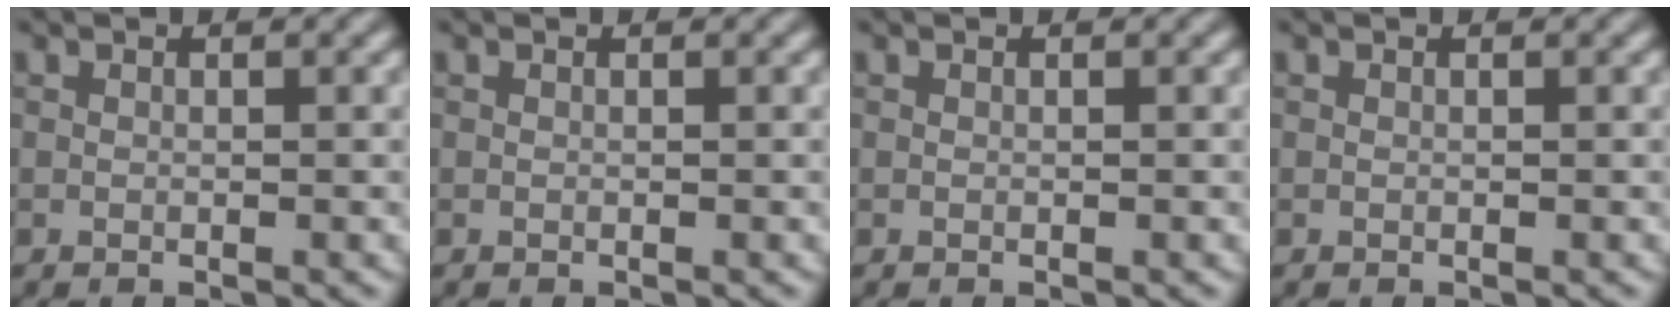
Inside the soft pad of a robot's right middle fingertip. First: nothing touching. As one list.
[{"total": 0.0}, {"total": 0.0}, {"total": 0.0}]